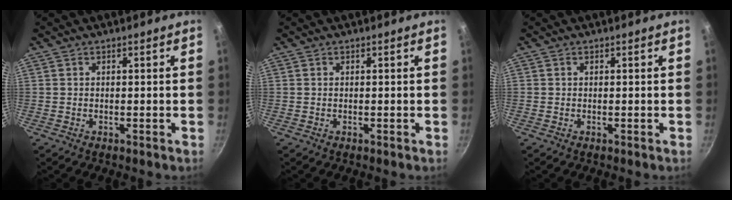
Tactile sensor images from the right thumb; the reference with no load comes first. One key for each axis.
{"total": 0.0}
{"total": 0.0}